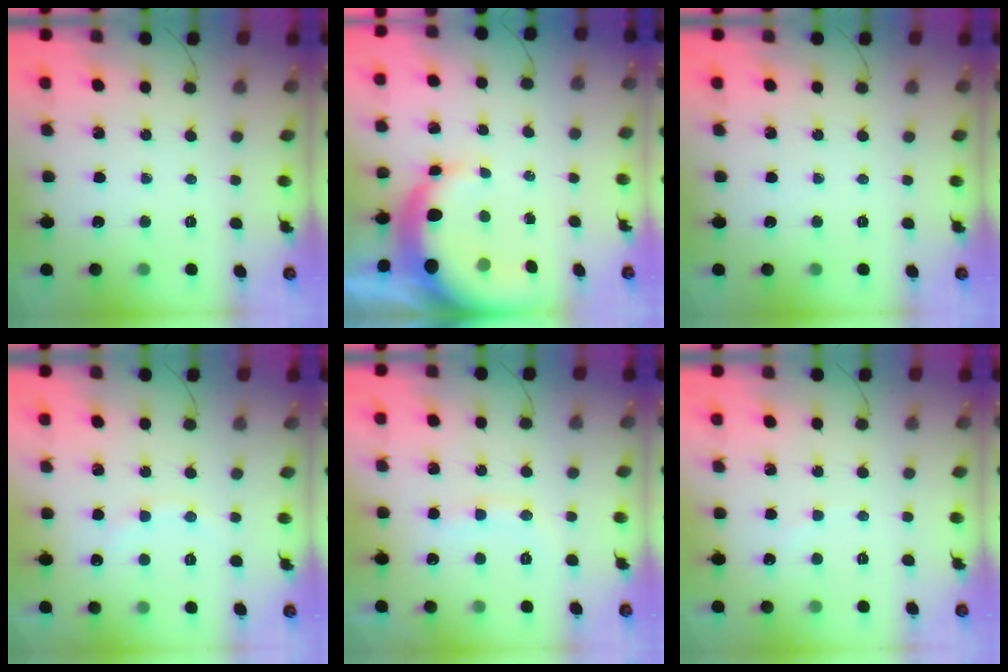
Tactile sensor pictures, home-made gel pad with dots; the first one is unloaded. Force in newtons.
{"total": 10.3, "press": 10.1, "slide": 1.8}
{"total": 0.0}
{"total": 6.2, "press": 6.1, "slide": 1.0}
{"total": 9.4, "press": 9.3, "slide": 1.3}
{"total": 2.7, "press": 2.7, "slide": 0.7}